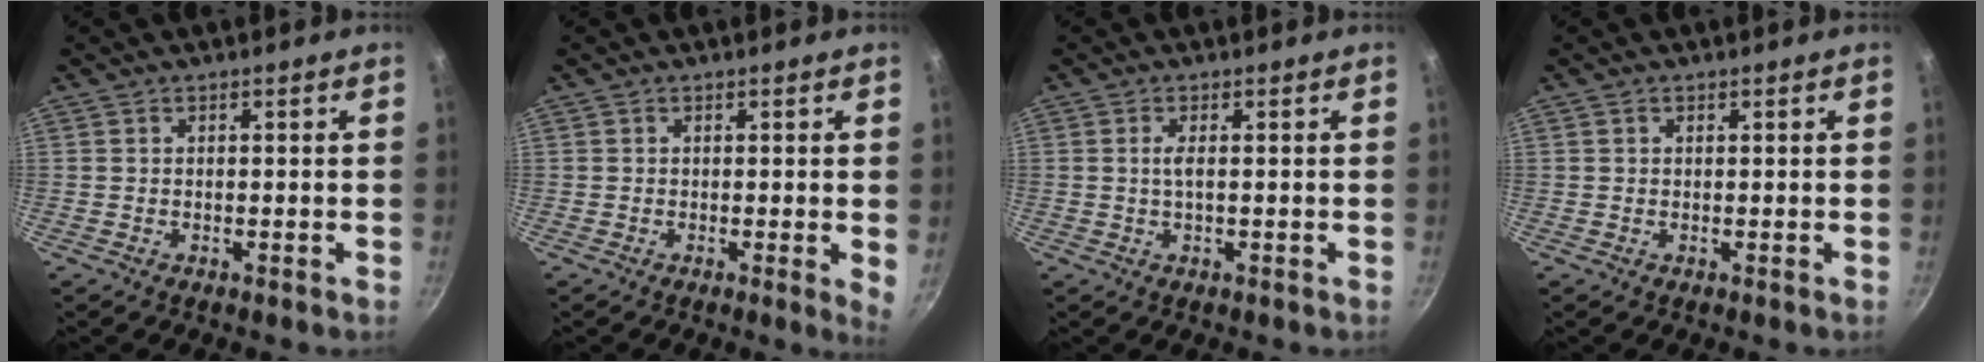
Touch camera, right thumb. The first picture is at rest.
{"total": 3.3, "force": [0.1, 0.5, 3.2], "torque": [-0.036, -0.011, -0.003]}
{"total": 1.9, "force": [0.2, 0.5, 1.8], "torque": [-0.045, 0.001, 0.004]}
{"total": 0.6, "force": [0.3, 0.5, 0.2], "torque": [-0.003, 0.003, 0.004]}